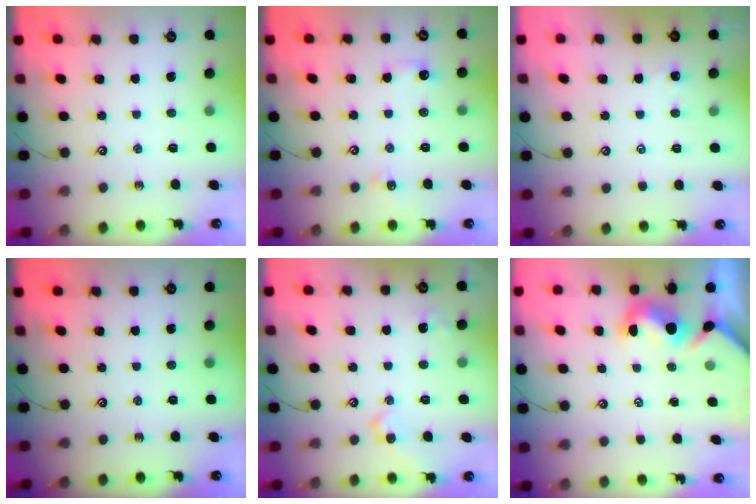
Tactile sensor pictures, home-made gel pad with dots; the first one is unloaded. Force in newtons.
{"total": 4.2, "press": 4.1, "slide": 0.7}
{"total": 2.4, "press": 2.4, "slide": 0.1}
{"total": 0.0}
{"total": 5.2, "press": 5.1, "slide": 0.9}
{"total": 2.1, "press": 1.9, "slide": 1.0}